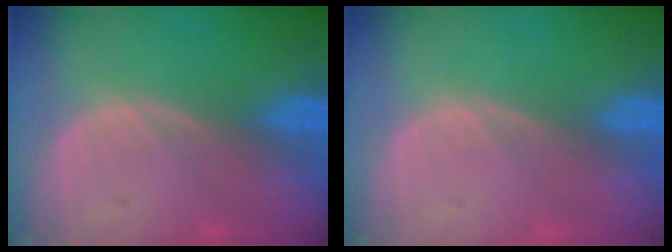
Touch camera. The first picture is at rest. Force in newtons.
{"total": 0.0}